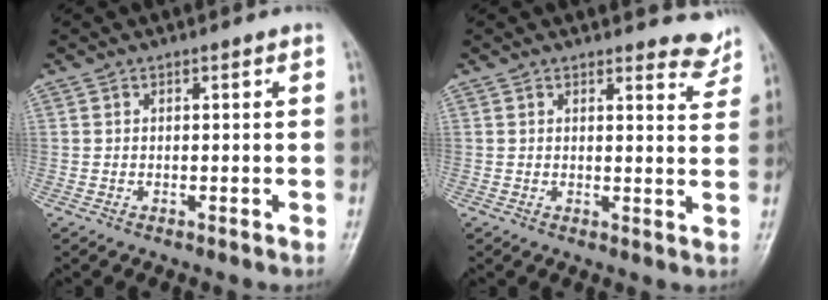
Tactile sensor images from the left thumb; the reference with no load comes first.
{"total": 4.4, "force": [4.2, 1.4, 0.6], "torque": [0.015, -0.035, 0.035]}